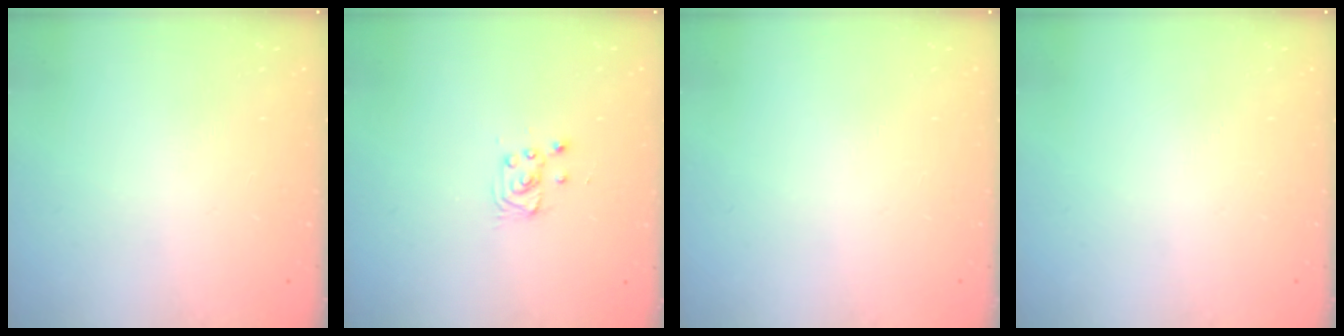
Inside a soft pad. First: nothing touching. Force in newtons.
{"total": 2.9, "press": 2.9, "slide": 0.4}
{"total": 0.0}
{"total": 0.0}